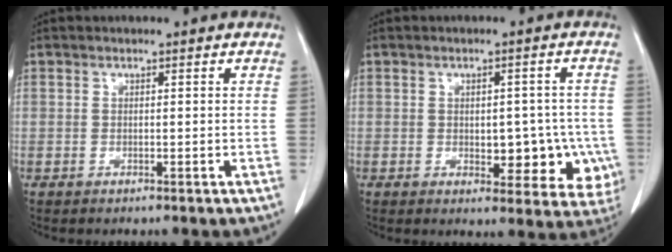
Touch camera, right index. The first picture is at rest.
{"total": 9.4, "force": [-1.9, 5.2, 7.6], "torque": [-0.074, 0.007, -0.013]}